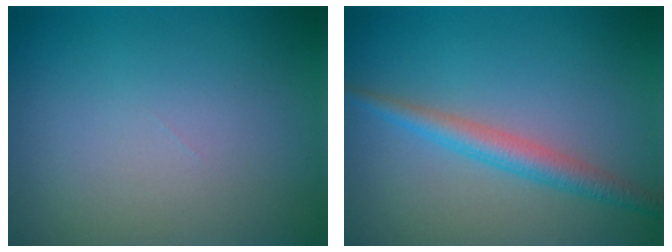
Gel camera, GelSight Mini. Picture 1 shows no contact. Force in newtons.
{"total": 2.7, "press": 2.7, "slide": 0.1}